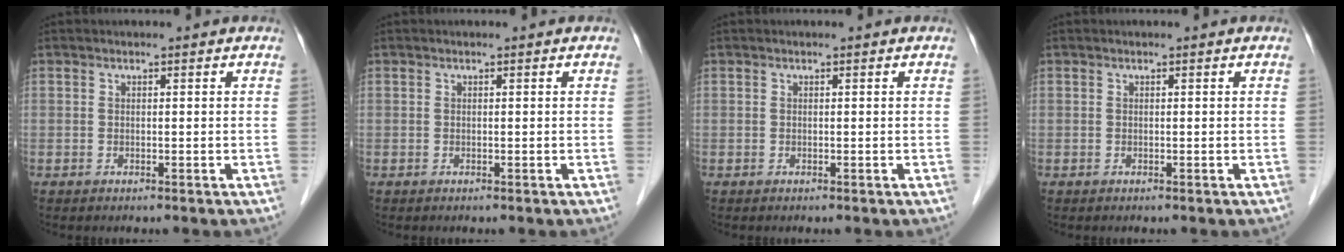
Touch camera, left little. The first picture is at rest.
{"total": 0.0}
{"total": 0.0}
{"total": 0.0}